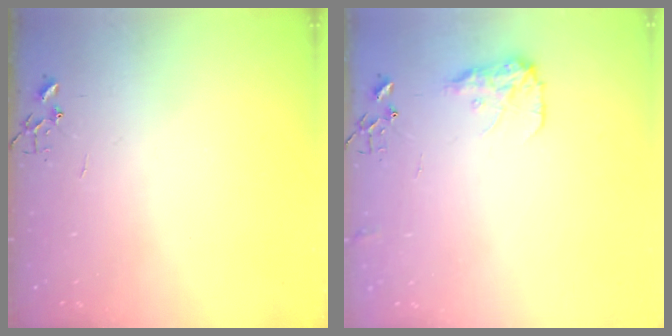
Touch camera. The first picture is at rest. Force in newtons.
{"total": 9.8, "press": 9.8, "slide": 0.2}